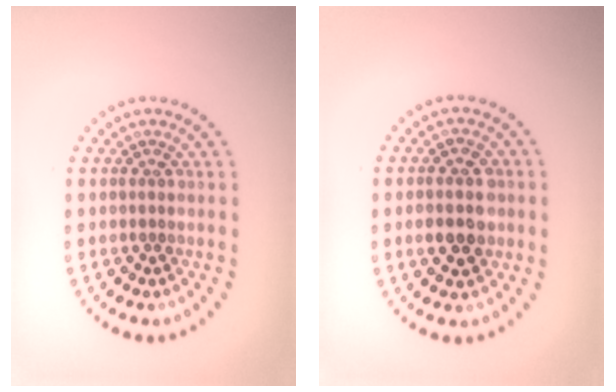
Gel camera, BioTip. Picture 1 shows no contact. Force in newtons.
{"total": 3.4, "press": 3.4, "slide": 0.3}